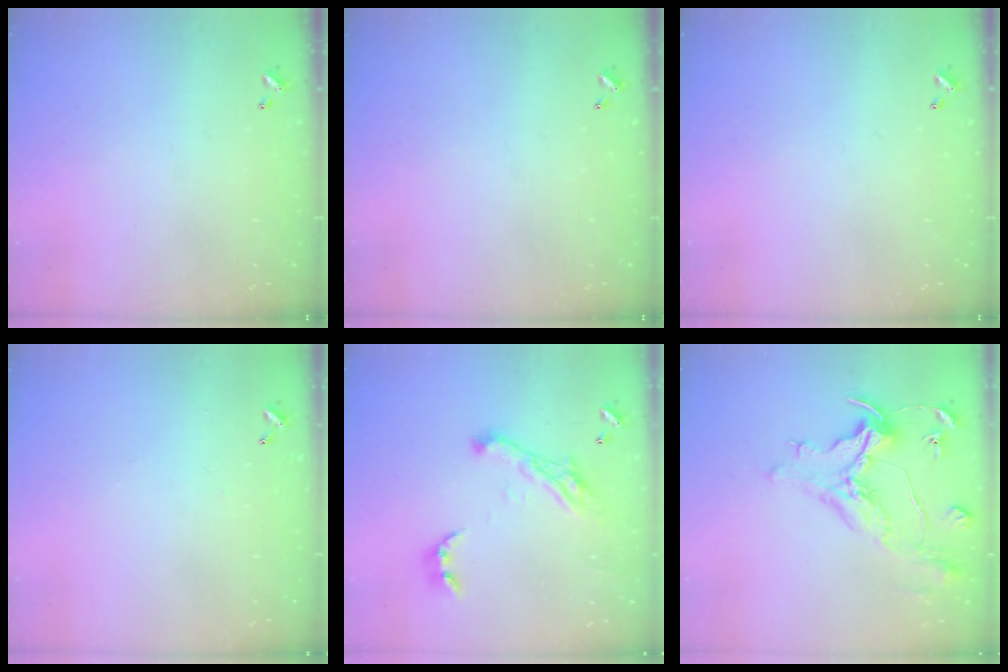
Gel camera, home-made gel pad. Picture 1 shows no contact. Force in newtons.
{"total": 0.0}
{"total": 0.0}
{"total": 2.2, "press": 2.2, "slide": 0.4}
{"total": 10.6, "press": 10.5, "slide": 1.7}
{"total": 1.5, "press": 0.8, "slide": 1.2}